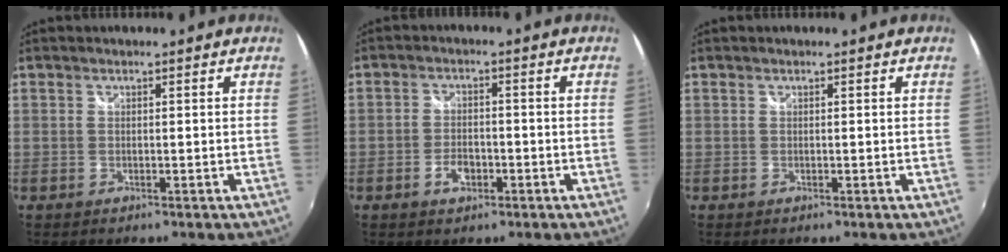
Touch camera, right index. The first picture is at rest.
{"total": 4.1, "force": [-1.9, 2.5, 2.7], "torque": [-0.057, 0.003, -0.031]}
{"total": 0.0}